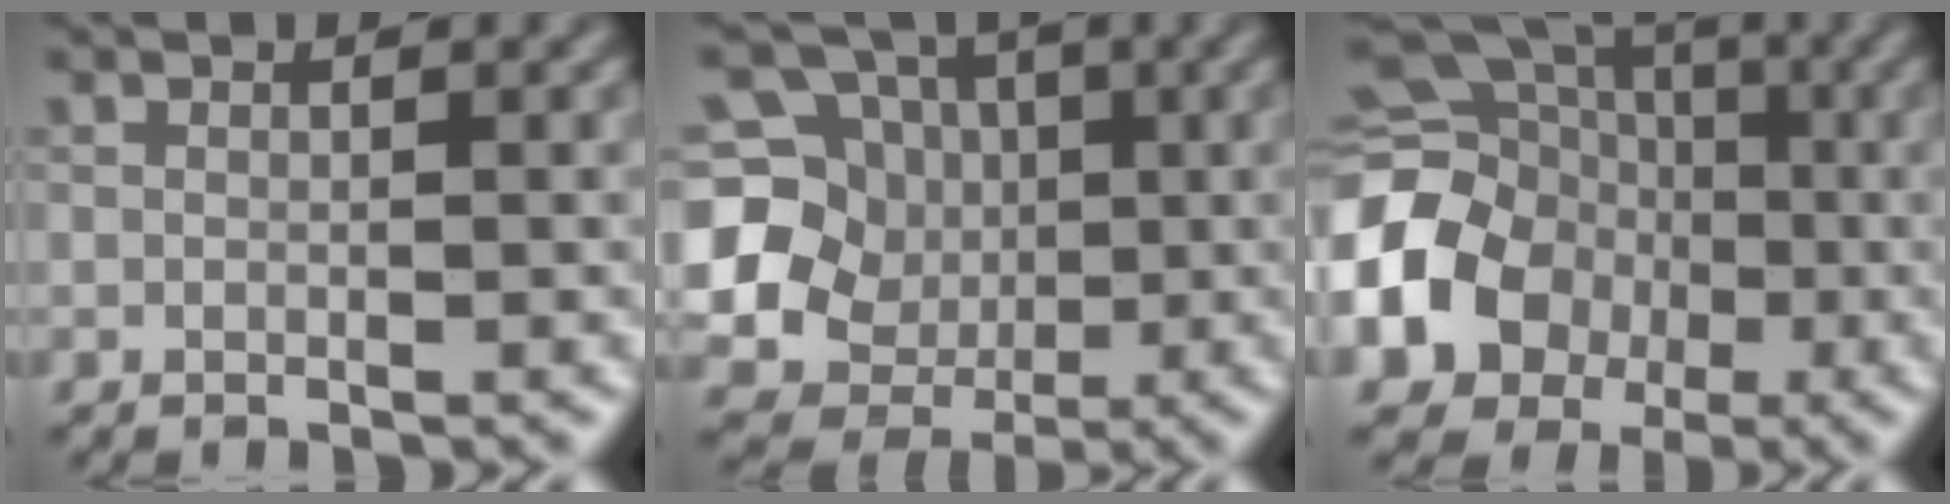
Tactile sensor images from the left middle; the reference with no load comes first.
{"total": 11.8, "force": [-0.3, 10.9, 4.5], "torque": [-0.110, 0.026, -0.030]}
{"total": 16.2, "force": [-4.0, 14.0, 7.0], "torque": [-0.160, -0.022, -0.096]}